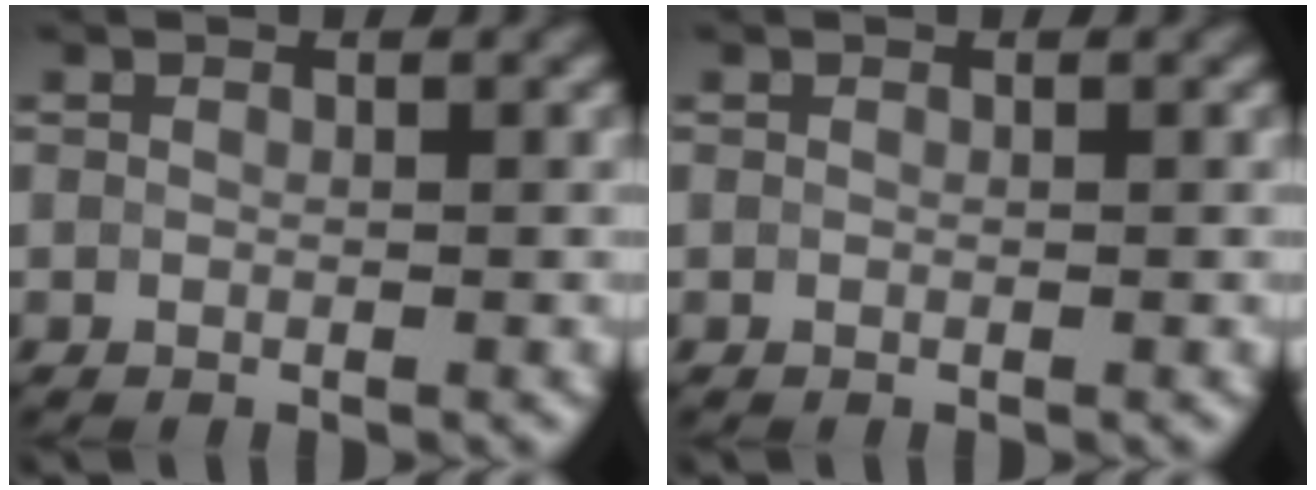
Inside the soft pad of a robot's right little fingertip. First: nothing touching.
{"total": 0.0}